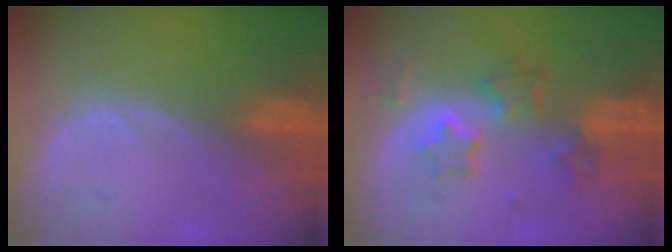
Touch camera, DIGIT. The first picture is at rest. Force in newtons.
{"total": 6.3, "press": 5.8, "slide": 2.5}